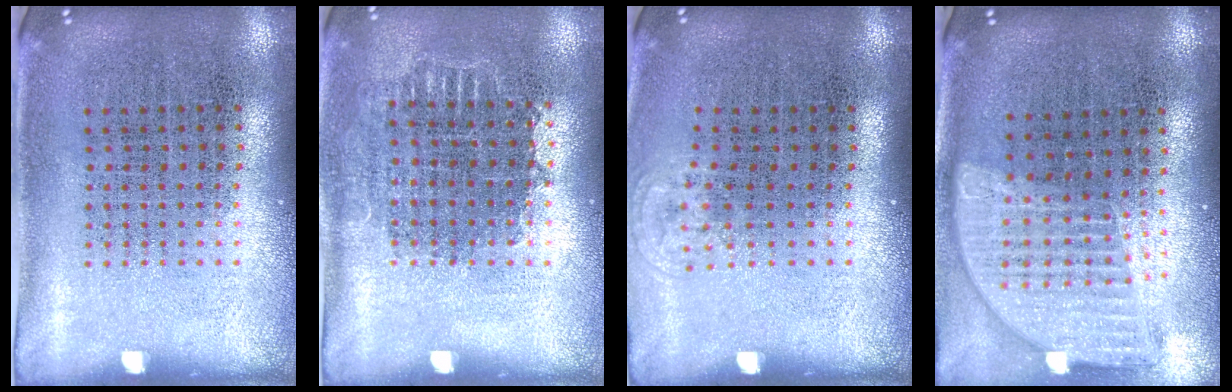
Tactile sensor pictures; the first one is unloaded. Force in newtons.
{"total": 0.9, "press": 0.9, "slide": 0.2}
{"total": 0.6, "press": 0.5, "slide": 0.3}
{"total": 1.7, "press": 1.5, "slide": 0.9}